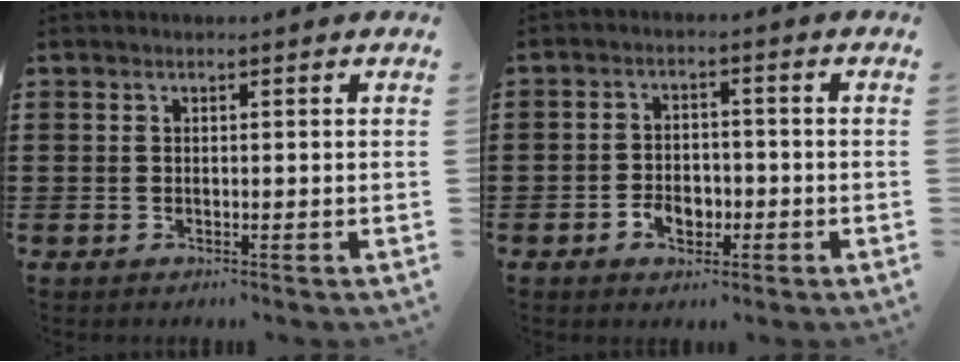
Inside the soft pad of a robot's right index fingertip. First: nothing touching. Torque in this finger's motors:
{"motor_torque": [1.29, 0.84, 0.23, 0.03]}